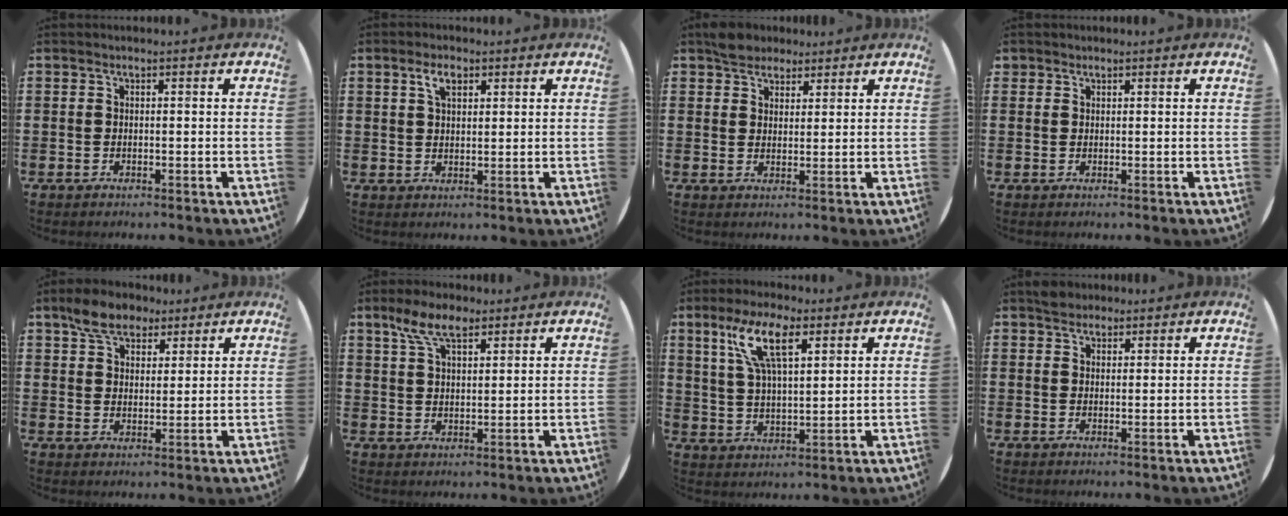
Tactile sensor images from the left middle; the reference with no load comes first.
{"total": 3.2, "force": [1.9, 1.6, 1.9], "torque": [-0.035, 0.005, 0.032]}
{"total": 3.6, "force": [3.1, 1.7, 0.2], "torque": [-0.006, 0.004, 0.059]}
{"total": 0.9, "force": [0.8, 0.4, -0.1], "torque": [0.002, 0.004, 0.015]}
{"total": 5.8, "force": [4.6, 3.1, 1.7], "torque": [-0.040, 0.002, 0.085]}
{"total": 6.5, "force": [4.5, 2.7, 3.8], "torque": [-0.085, 0.004, 0.081]}
{"total": 8.9, "force": [5.3, 2.9, 6.6], "torque": [-0.144, 0.003, 0.092]}
{"total": 2.2, "force": [2.0, 0.9, -0.1], "torque": [0.006, 0.004, 0.038]}